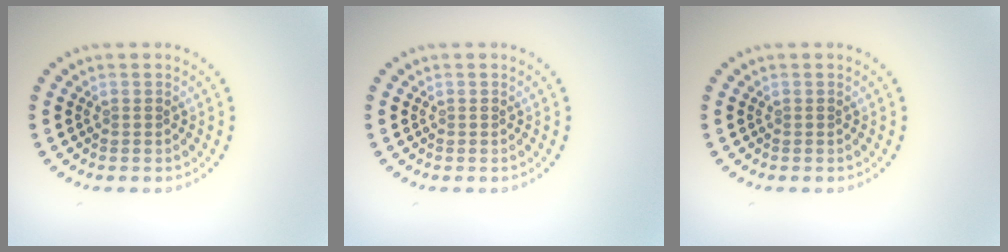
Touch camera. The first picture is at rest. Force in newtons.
{"total": 0.0}
{"total": 0.0}